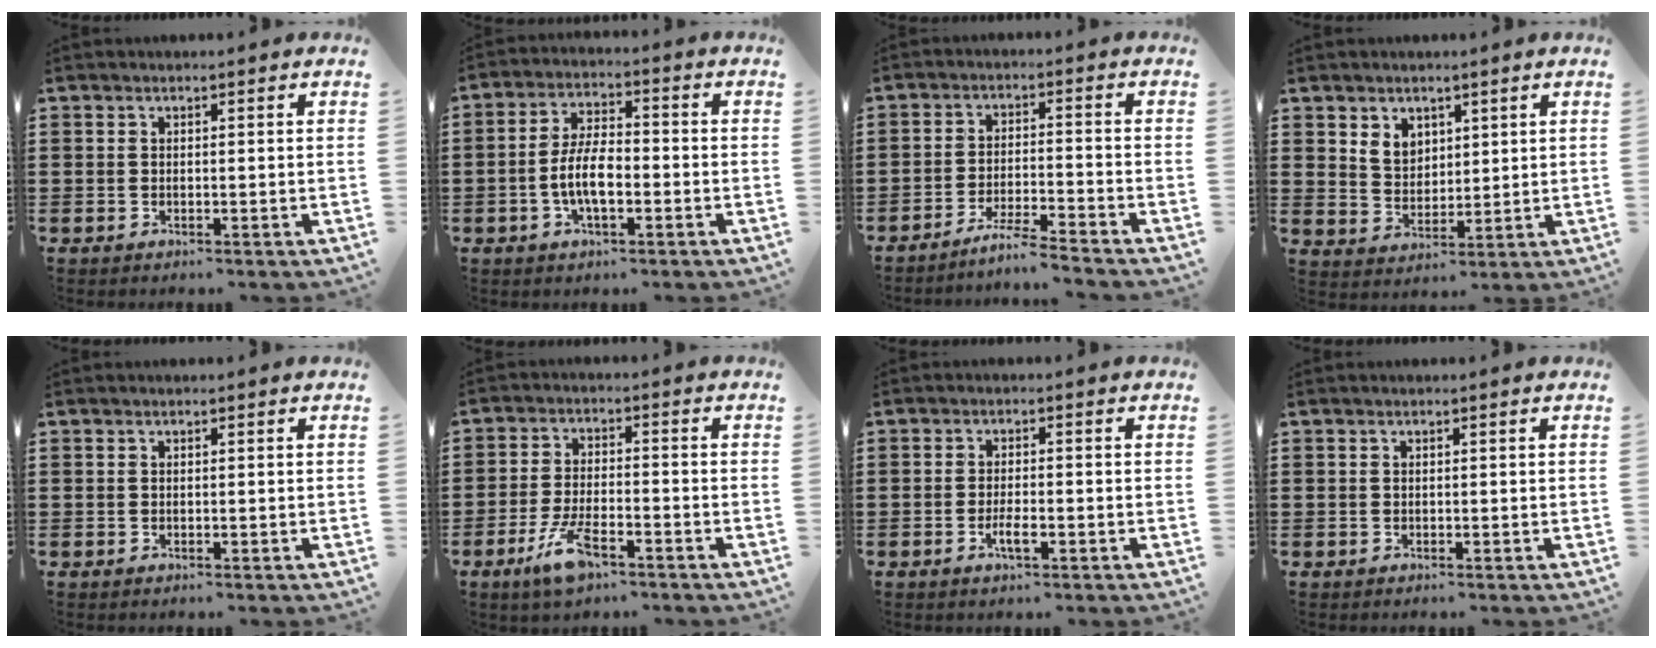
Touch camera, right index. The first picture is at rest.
{"total": 7.0, "force": [-1.8, 2.7, 6.2], "torque": [-0.134, -0.003, -0.039]}
{"total": 4.6, "force": [-4.3, -0.7, 1.5], "torque": [-0.033, -0.011, -0.086]}
{"total": 4.5, "force": [2.8, 3.3, 0.8], "torque": [-0.024, 0.005, 0.052]}
{"total": 0.0}
{"total": 7.1, "force": [-4.1, 2.3, 5.4], "torque": [-0.117, -0.006, -0.075]}
{"total": 2.9, "force": [-1.3, 0.8, 2.5], "torque": [-0.043, 0.001, -0.023]}
{"total": 0.0}